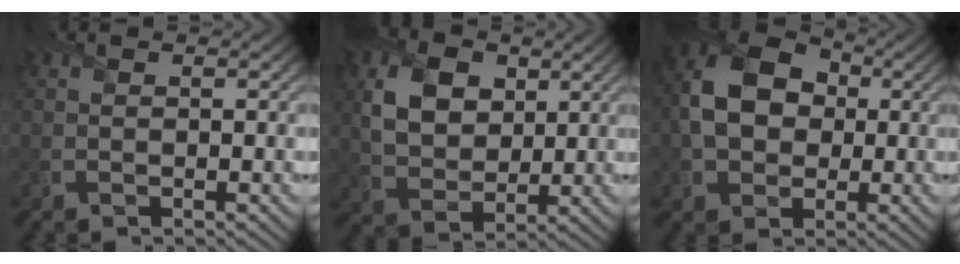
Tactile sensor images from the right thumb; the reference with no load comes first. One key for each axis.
{"total": 8.1, "fx": 2.7, "fy": 5.7, "fz": 5.1, "tx": -0.123, "ty": 0.001, "tz": 0.044}
{"total": 9.6, "fx": 0.5, "fy": 7.3, "fz": 6.3, "tx": -0.136, "ty": 0.011, "tz": -0.001}